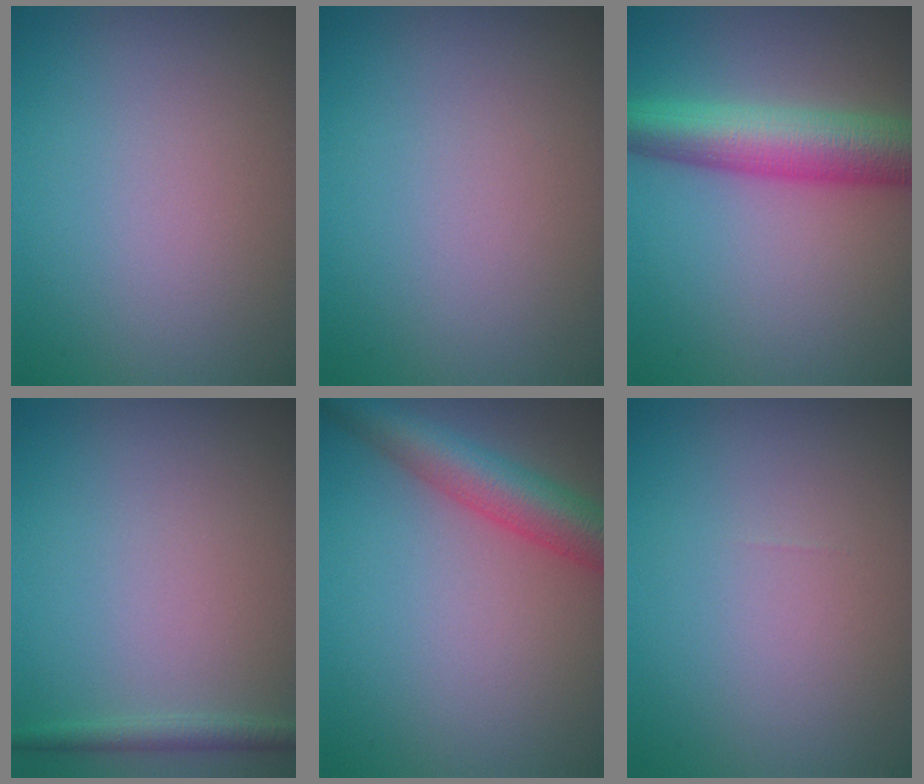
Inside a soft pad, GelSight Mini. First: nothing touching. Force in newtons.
{"total": 0.0}
{"total": 7.2, "press": 7.2, "slide": 0.3}
{"total": 1.4, "press": 1.4, "slide": 0.1}
{"total": 5.3, "press": 5.3, "slide": 0.2}
{"total": 0.0}